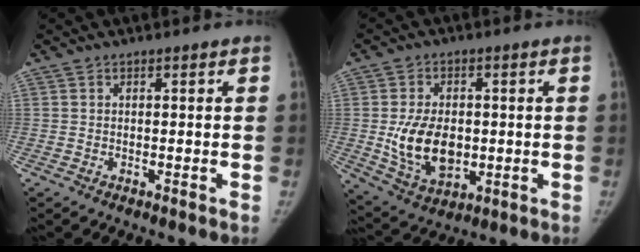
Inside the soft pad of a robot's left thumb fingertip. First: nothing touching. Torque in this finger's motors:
{"motor_torque": [1.09, 1.08, 0.52, -1.33, 0.14]}